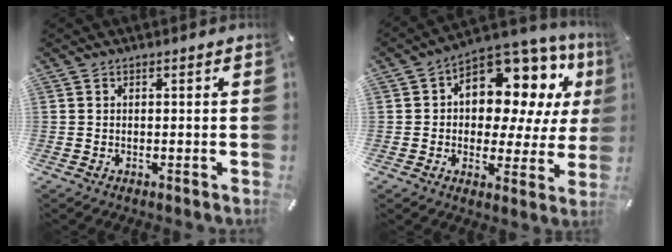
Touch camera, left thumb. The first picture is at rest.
{"total": 13.0, "force": [6.2, 8.6, 7.5], "torque": [-0.109, -0.059, 0.111]}